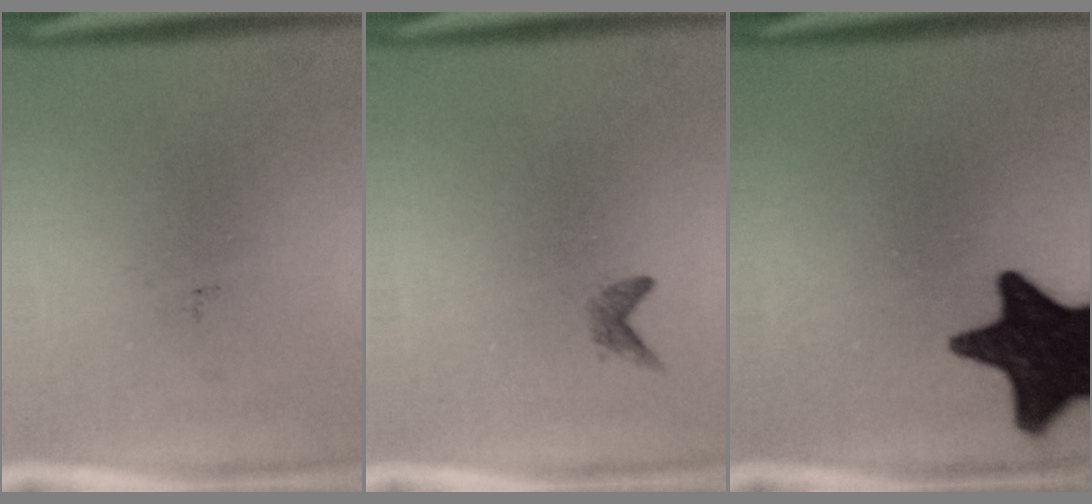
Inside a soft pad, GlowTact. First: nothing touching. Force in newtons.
{"total": 0.9}
{"total": 17.3}